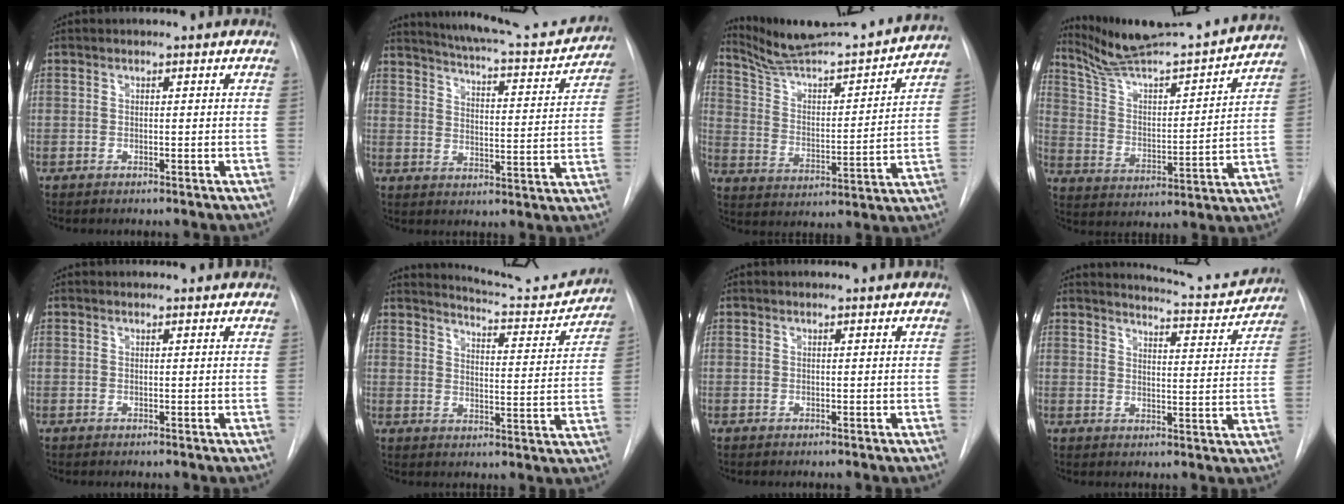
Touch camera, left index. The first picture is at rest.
{"total": 19.0, "force": [17.4, 2.8, 7.2], "torque": [-0.108, -0.025, 0.223]}
{"total": 21.8, "force": [20.6, 1.7, 7.1], "torque": [-0.110, -0.030, 0.301]}
{"total": 21.4, "force": [20.1, 0.9, 7.2], "torque": [-0.118, -0.029, 0.302]}
{"total": 3.6, "force": [3.4, 0.8, 0.8], "torque": [-0.012, 0.022, 0.037]}
{"total": 14.0, "force": [13.7, 0.6, 2.7], "torque": [-0.040, -0.045, 0.171]}
{"total": 2.3, "force": [2.2, 0.0, 0.6], "torque": [-0.007, 0.014, 0.027]}
{"total": 11.1, "force": [10.8, 0.8, 2.1], "torque": [-0.028, -0.022, 0.129]}